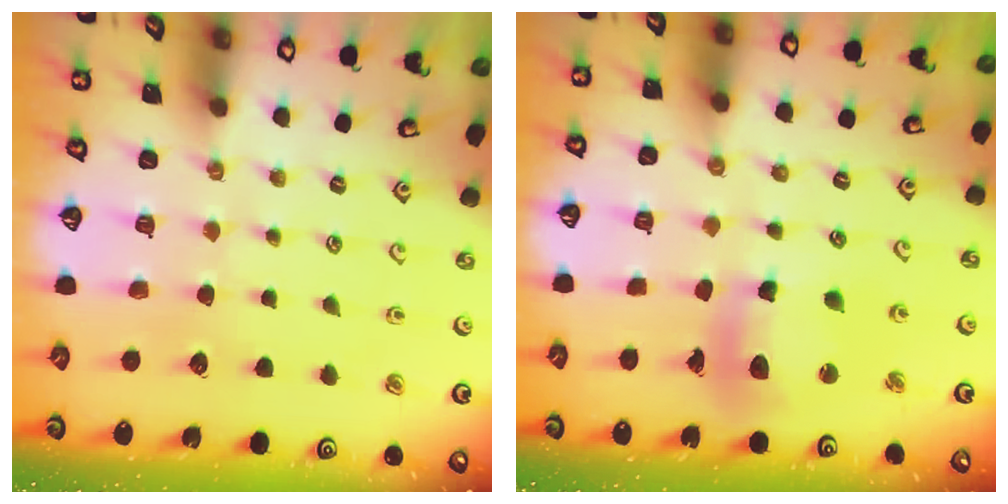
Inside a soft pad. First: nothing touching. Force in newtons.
{"total": 12.9, "press": 12.8, "slide": 1.7}